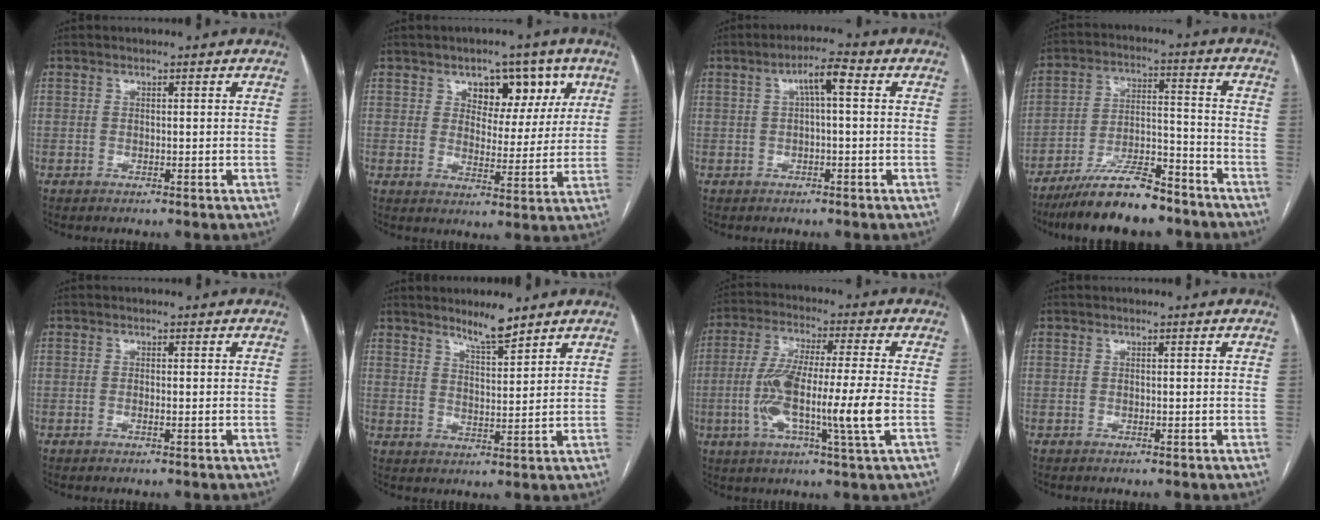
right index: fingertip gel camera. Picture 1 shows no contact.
{"total": 8.5, "force": [4.2, 5.2, 5.2], "torque": [-0.058, 0.015, 0.063]}
{"total": 4.2, "force": [0.9, 0.7, 4.1], "torque": [-0.071, 0.017, 0.013]}
{"total": 12.9, "force": [-10.5, 2.7, 7.0], "torque": [-0.122, 0.004, -0.184]}
{"total": 0.6, "force": [-0.3, 0.0, 0.5], "torque": [-0.010, 0.000, -0.005]}
{"total": 5.0, "force": [4.3, 0.4, 2.5], "torque": [-0.046, -0.008, 0.076]}
{"total": 13.9, "force": [-2.7, 0.1, 13.6], "torque": [-0.264, -0.004, -0.057]}
{"total": 0.0}